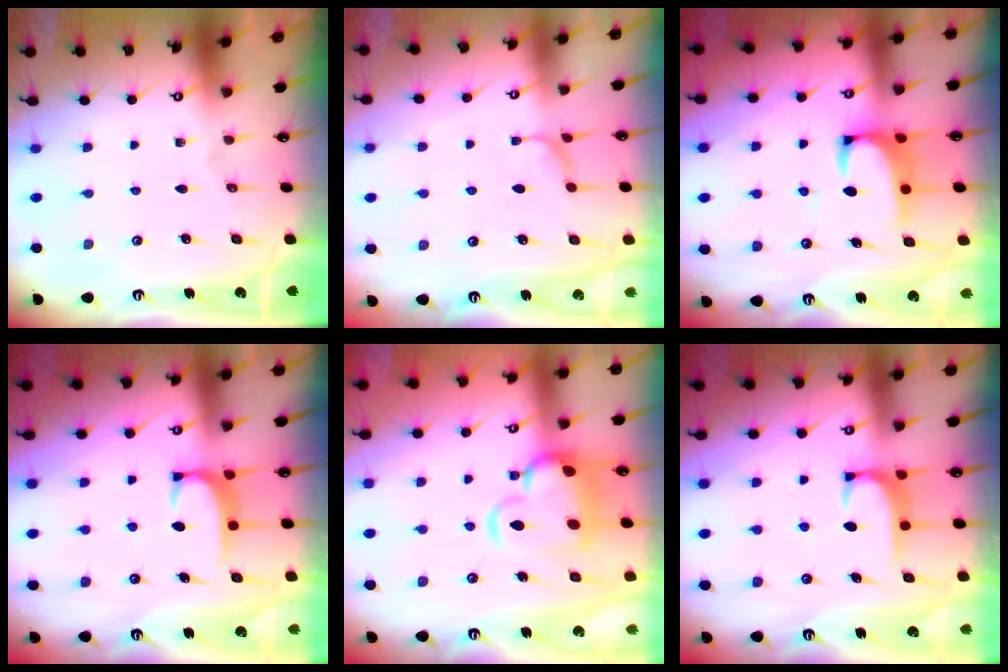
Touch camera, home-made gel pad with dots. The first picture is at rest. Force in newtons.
{"total": 2.6, "press": 2.6, "slide": 0.5}
{"total": 2.8, "press": 2.6, "slide": 1.1}
{"total": 1.7, "press": 1.6, "slide": 0.6}
{"total": 8.2, "press": 8.0, "slide": 1.6}
{"total": 1.8, "press": 1.7, "slide": 0.5}